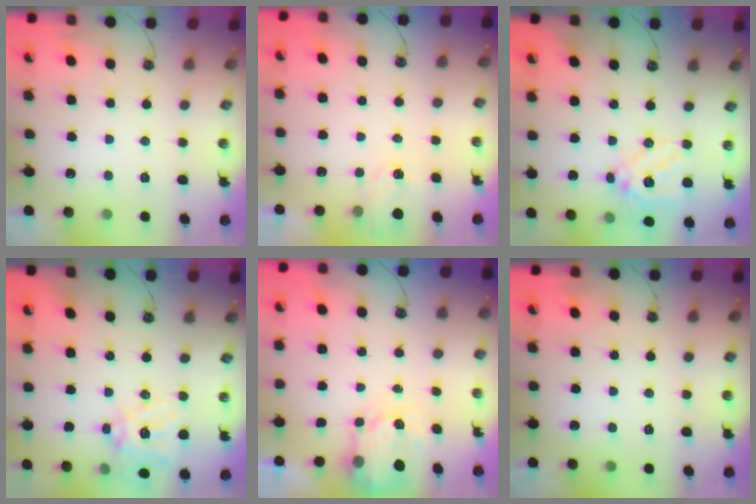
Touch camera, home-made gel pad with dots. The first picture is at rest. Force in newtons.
{"total": 1.9, "press": 1.9, "slide": 0.3}
{"total": 17.3, "press": 17.1, "slide": 2.6}
{"total": 15.1, "press": 15.0, "slide": 1.3}
{"total": 3.9, "press": 3.8, "slide": 0.6}
{"total": 0.0}